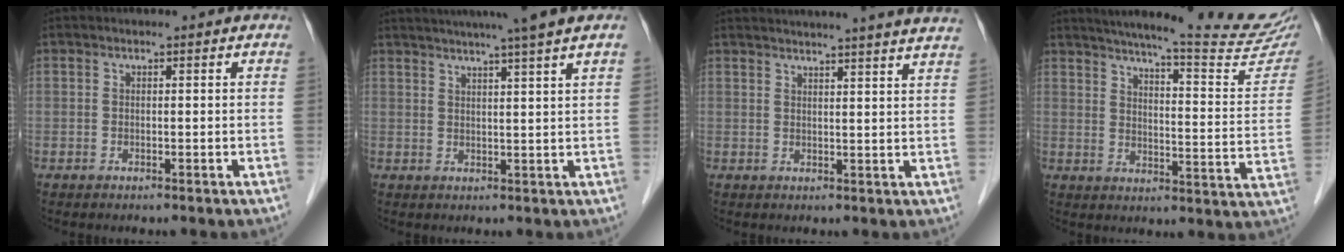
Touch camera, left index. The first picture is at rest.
{"total": 11.2, "force": [9.1, -1.7, 6.2], "torque": [-0.096, 0.007, 0.113]}
{"total": 21.3, "force": [19.9, -0.8, 7.5], "torque": [-0.113, -0.017, 0.241]}
{"total": 24.4, "force": [22.0, 0.4, 10.5], "torque": [-0.153, -0.077, 0.269]}